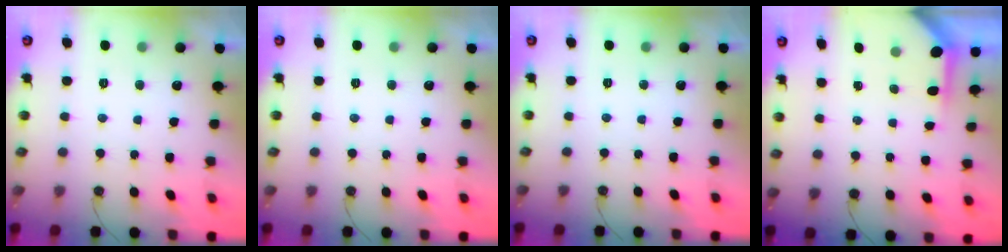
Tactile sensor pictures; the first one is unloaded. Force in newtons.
{"total": 0.0}
{"total": 0.0}
{"total": 3.6, "press": 3.6, "slide": 0.4}